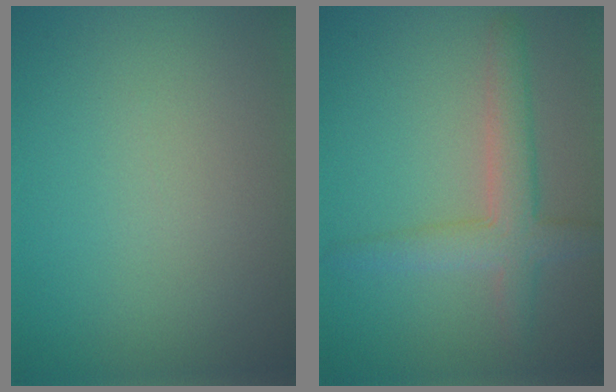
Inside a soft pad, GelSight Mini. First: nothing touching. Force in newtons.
{"total": 3.7, "press": 3.6, "slide": 0.2}